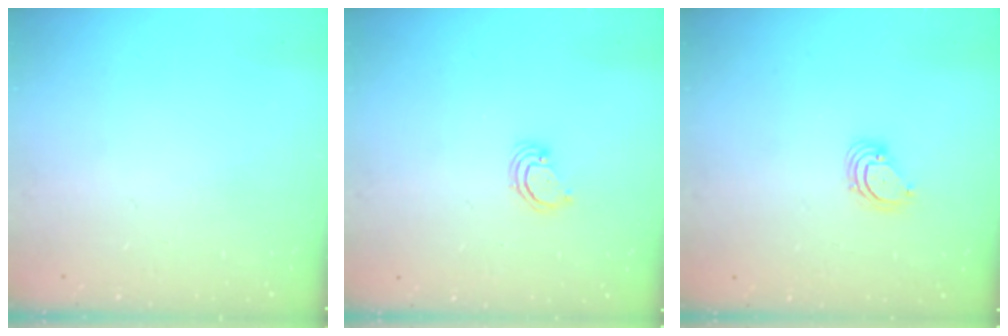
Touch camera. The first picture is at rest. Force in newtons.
{"total": 2.8, "press": 2.8, "slide": 0.3}
{"total": 3.6, "press": 3.6, "slide": 0.3}